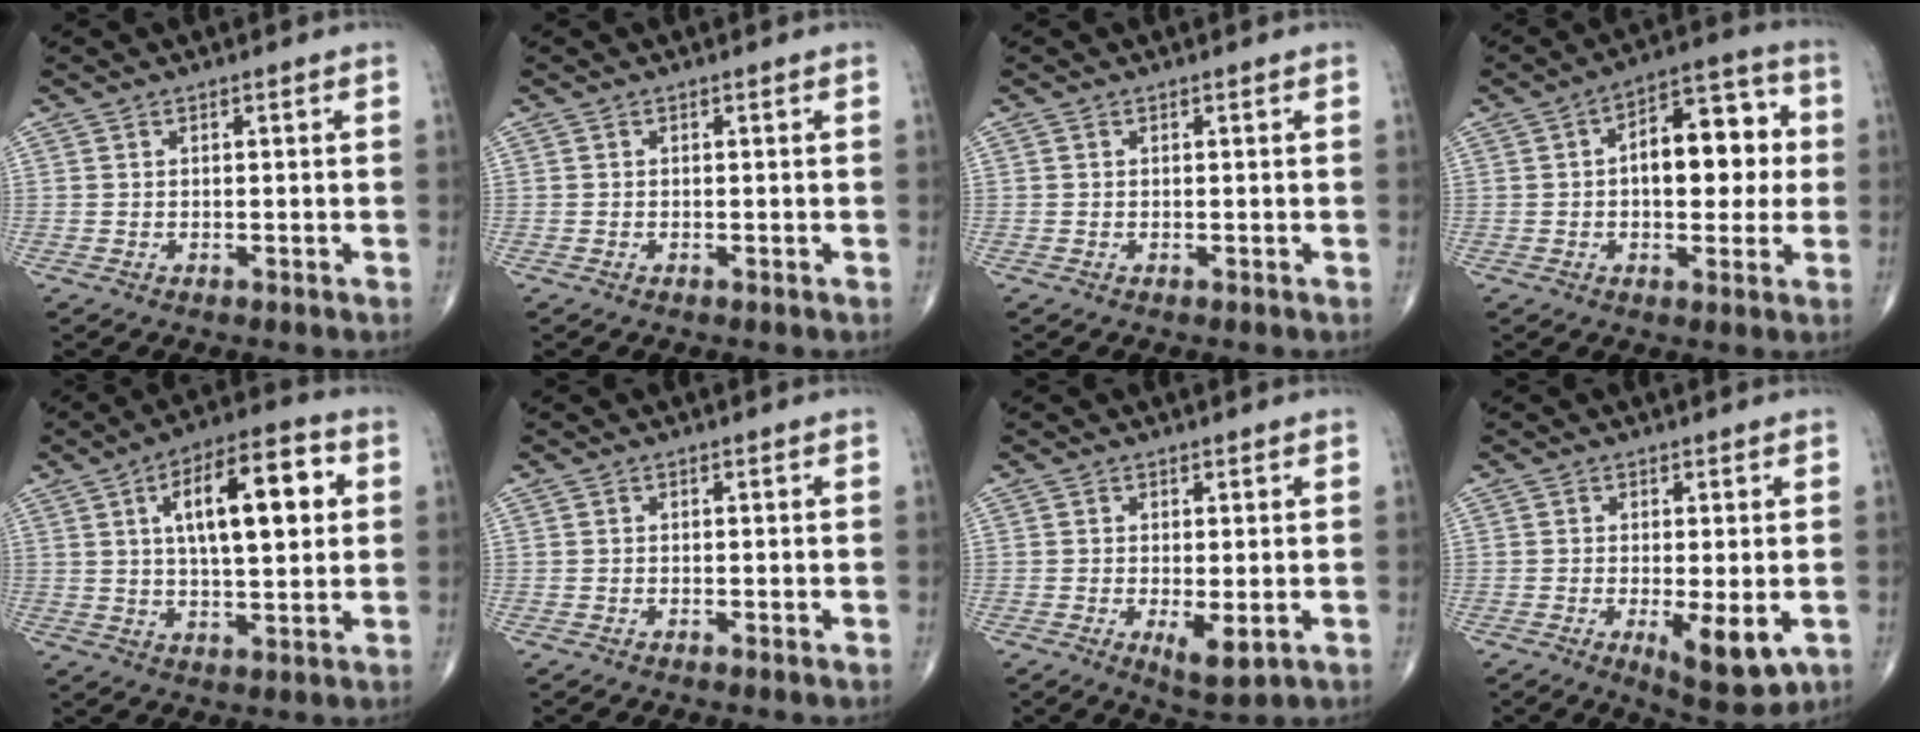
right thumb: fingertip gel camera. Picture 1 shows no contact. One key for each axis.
{"total": 0.0}
{"total": 0.0}
{"total": 14.0, "fx": 1.0, "fy": 7.6, "fz": 11.7, "tx": -0.130, "ty": 0.027, "tz": 0.008}
{"total": 16.2, "fx": 4.1, "fy": 6.3, "fz": 14.3, "tx": -0.202, "ty": 0.005, "tz": 0.059}
{"total": 0.5, "fx": -0.1, "fy": 0.1, "fz": 0.5, "tx": -0.012, "ty": -0.002, "tz": -0.003}
{"total": 4.9, "fx": -1.0, "fy": 1.8, "fz": 4.4, "tx": -0.073, "ty": -0.016, "tz": -0.013}
{"total": 7.8, "fx": -1.9, "fy": 2.6, "fz": 7.1, "tx": -0.103, "ty": -0.021, "tz": -0.023}